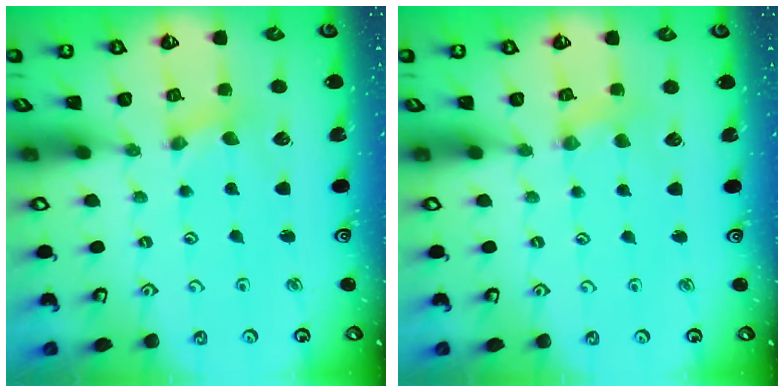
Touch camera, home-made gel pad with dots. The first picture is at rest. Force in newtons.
{"total": 2.4, "press": 2.4, "slide": 0.5}